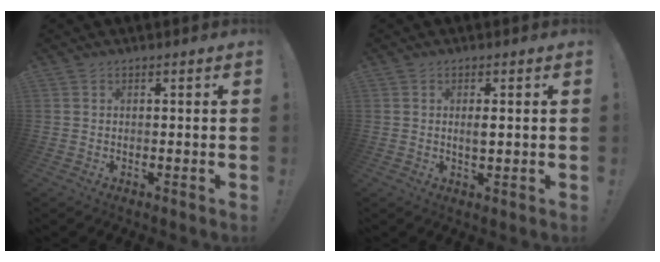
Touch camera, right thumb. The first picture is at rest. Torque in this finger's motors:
{"motor_torque": [-0.29, 0.02, -0.23, -0.01, 0.02]}